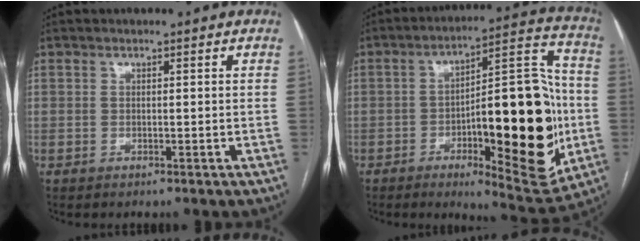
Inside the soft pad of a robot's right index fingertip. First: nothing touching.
{"total": 24.6, "force": [-4.7, 6.8, 23.2], "torque": [-0.308, 0.017, -0.051]}